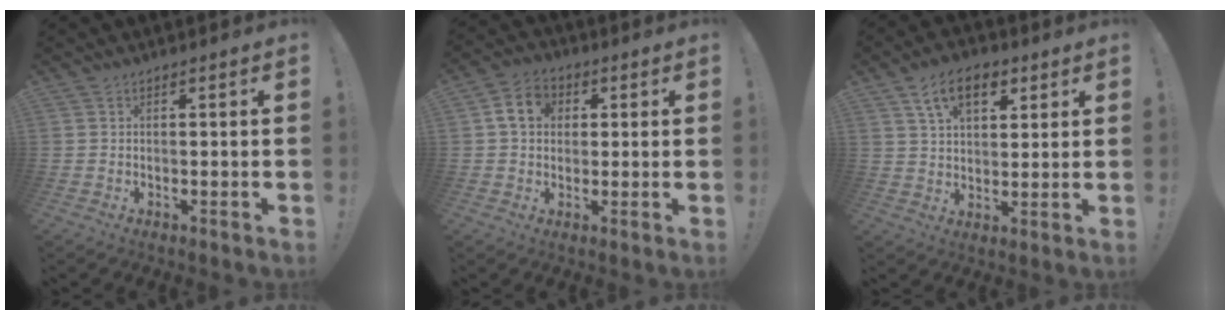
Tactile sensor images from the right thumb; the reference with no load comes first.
{"total": 8.9, "force": [1.9, 7.0, 5.2], "torque": [-0.076, 0.013, 0.038]}
{"total": 11.6, "force": [5.7, 7.0, 7.3], "torque": [-0.108, -0.006, 0.103]}